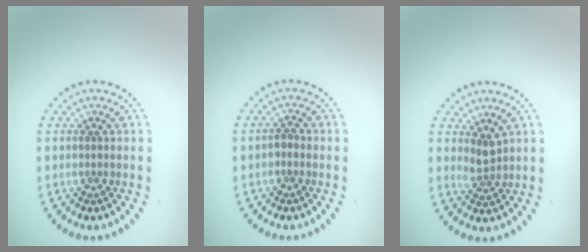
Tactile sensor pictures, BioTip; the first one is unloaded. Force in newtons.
{"total": 0.8, "press": 0.8, "slide": 0.2}
{"total": 1.9, "press": 1.4, "slide": 1.3}